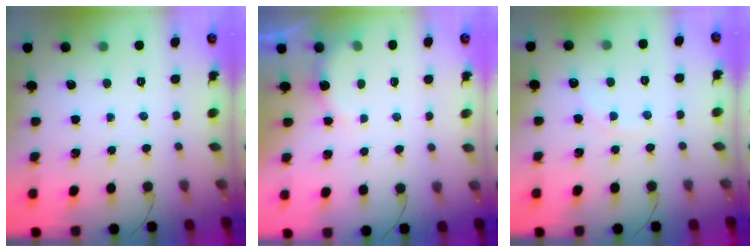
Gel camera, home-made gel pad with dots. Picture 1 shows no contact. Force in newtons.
{"total": 5.3, "press": 5.2, "slide": 1.1}
{"total": 3.9, "press": 3.8, "slide": 1.0}